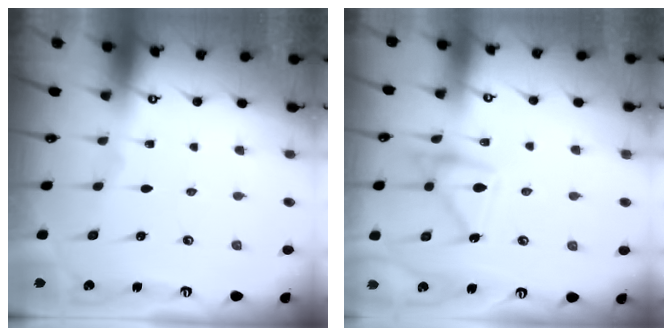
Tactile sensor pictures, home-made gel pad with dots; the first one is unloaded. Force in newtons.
{"total": 14.6, "press": 14.6, "slide": 0.8}